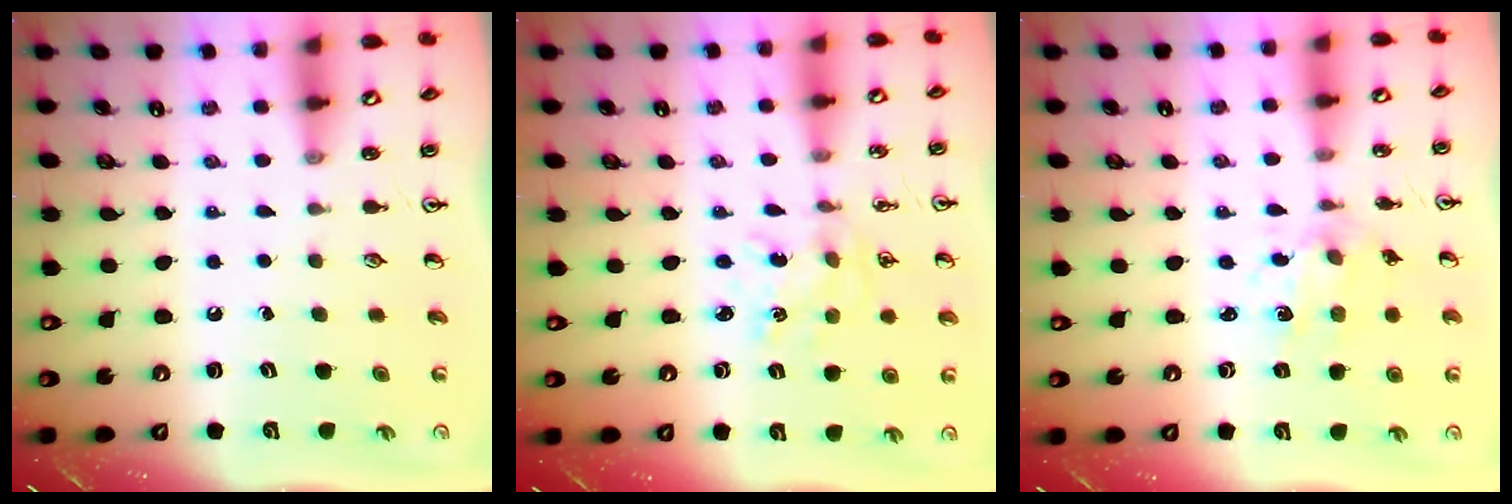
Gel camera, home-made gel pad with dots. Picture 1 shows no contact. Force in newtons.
{"total": 2.4, "press": 2.3, "slide": 0.3}
{"total": 2.9, "press": 2.8, "slide": 0.9}